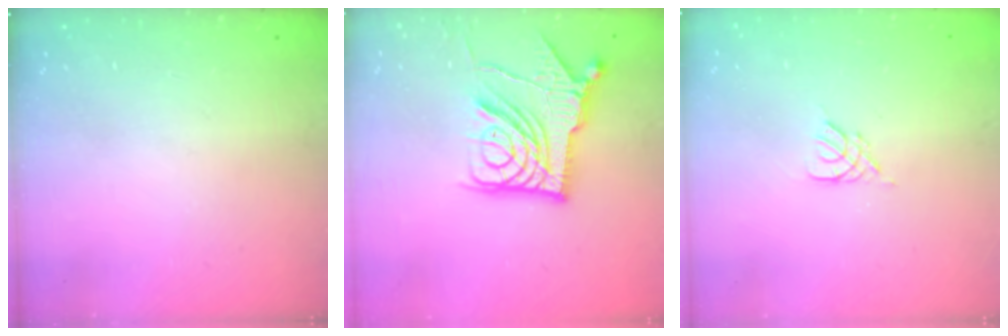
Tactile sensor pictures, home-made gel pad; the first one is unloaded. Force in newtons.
{"total": 14.3, "press": 14.2, "slide": 1.7}
{"total": 2.7, "press": 2.7, "slide": 0.5}